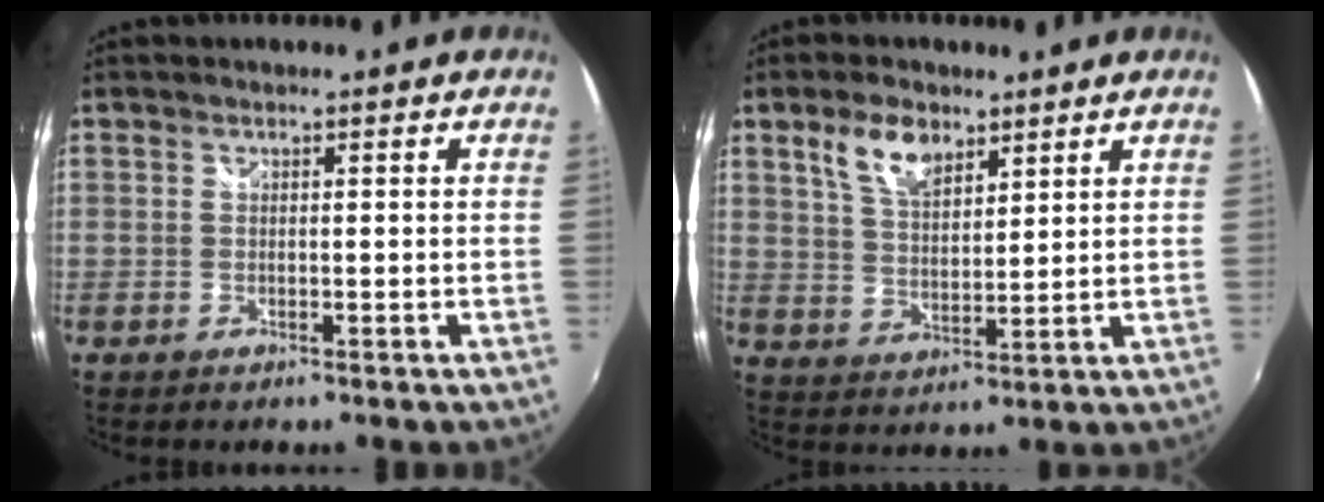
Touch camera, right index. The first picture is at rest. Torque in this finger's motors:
{"motor_torque": [0.23, 0.08, 0.35, 0.08]}